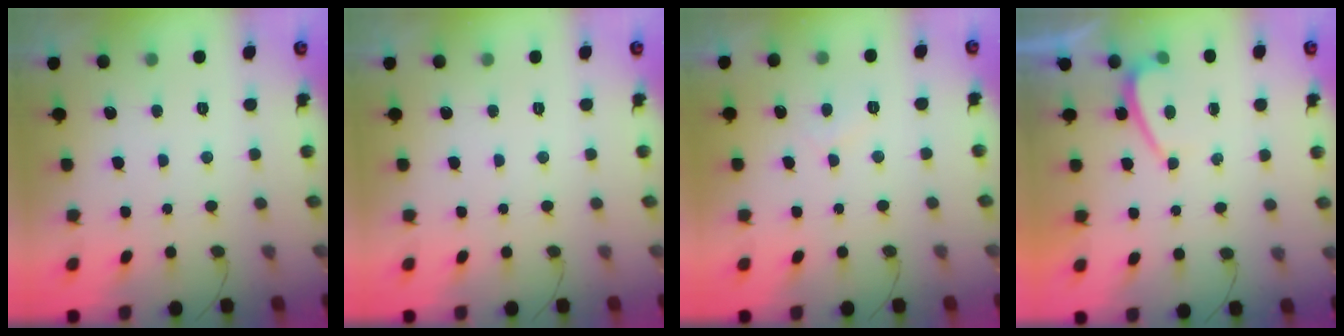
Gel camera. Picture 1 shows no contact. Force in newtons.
{"total": 0.0}
{"total": 2.7, "press": 2.6, "slide": 0.5}
{"total": 0.6, "press": 0.3, "slide": 0.5}